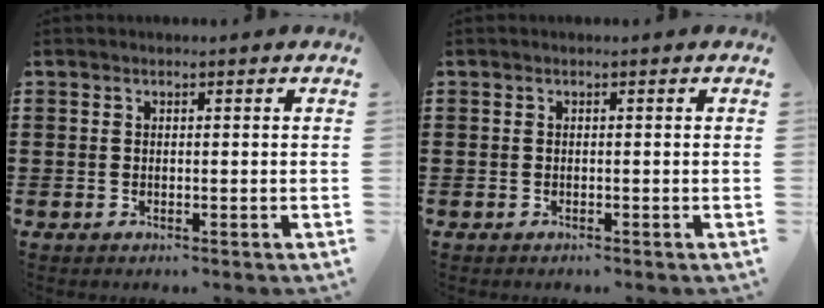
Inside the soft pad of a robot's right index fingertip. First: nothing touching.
{"total": 0.0}